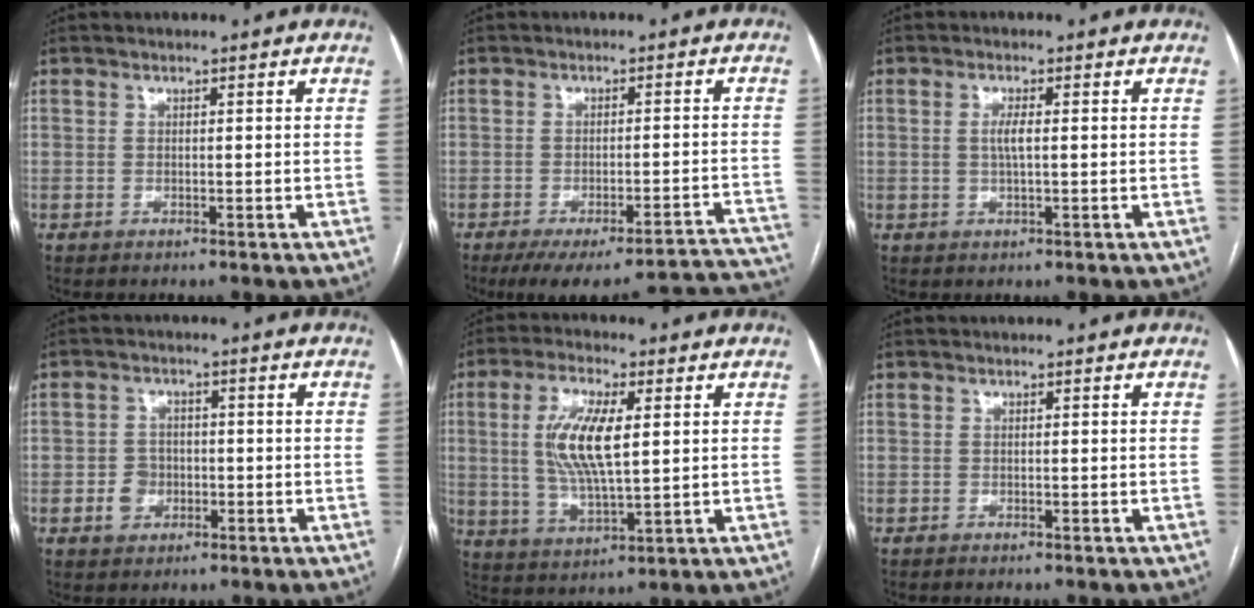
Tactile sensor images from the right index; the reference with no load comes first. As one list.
[{"total": 20.5, "force": [-19.4, 1.7, 6.4], "torque": [-0.019, 0.001, -0.238]}, {"total": 2.3, "force": [0.1, 0.2, 2.3], "torque": [-0.048, -0.001, 0.003]}, {"total": 3.6, "force": [-1.2, 3.1, 1.5], "torque": [-0.024, 0.008, -0.014]}, {"total": 10.5, "force": [2.0, 2.8, 9.9], "torque": [-0.205, 0.001, 0.041]}, {"total": 1.2, "force": [-1.0, -0.1, 0.5], "torque": [-0.005, 0.001, -0.013]}]